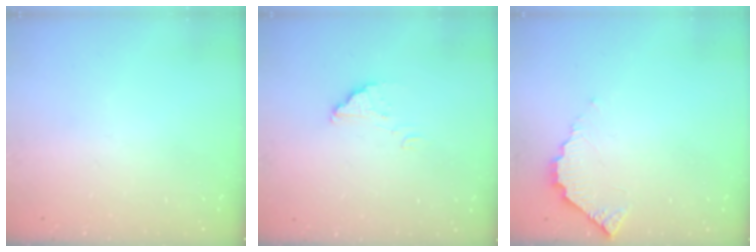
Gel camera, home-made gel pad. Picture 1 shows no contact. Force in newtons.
{"total": 2.2, "press": 2.2, "slide": 0.0}
{"total": 4.8, "press": 4.8, "slide": 0.3}